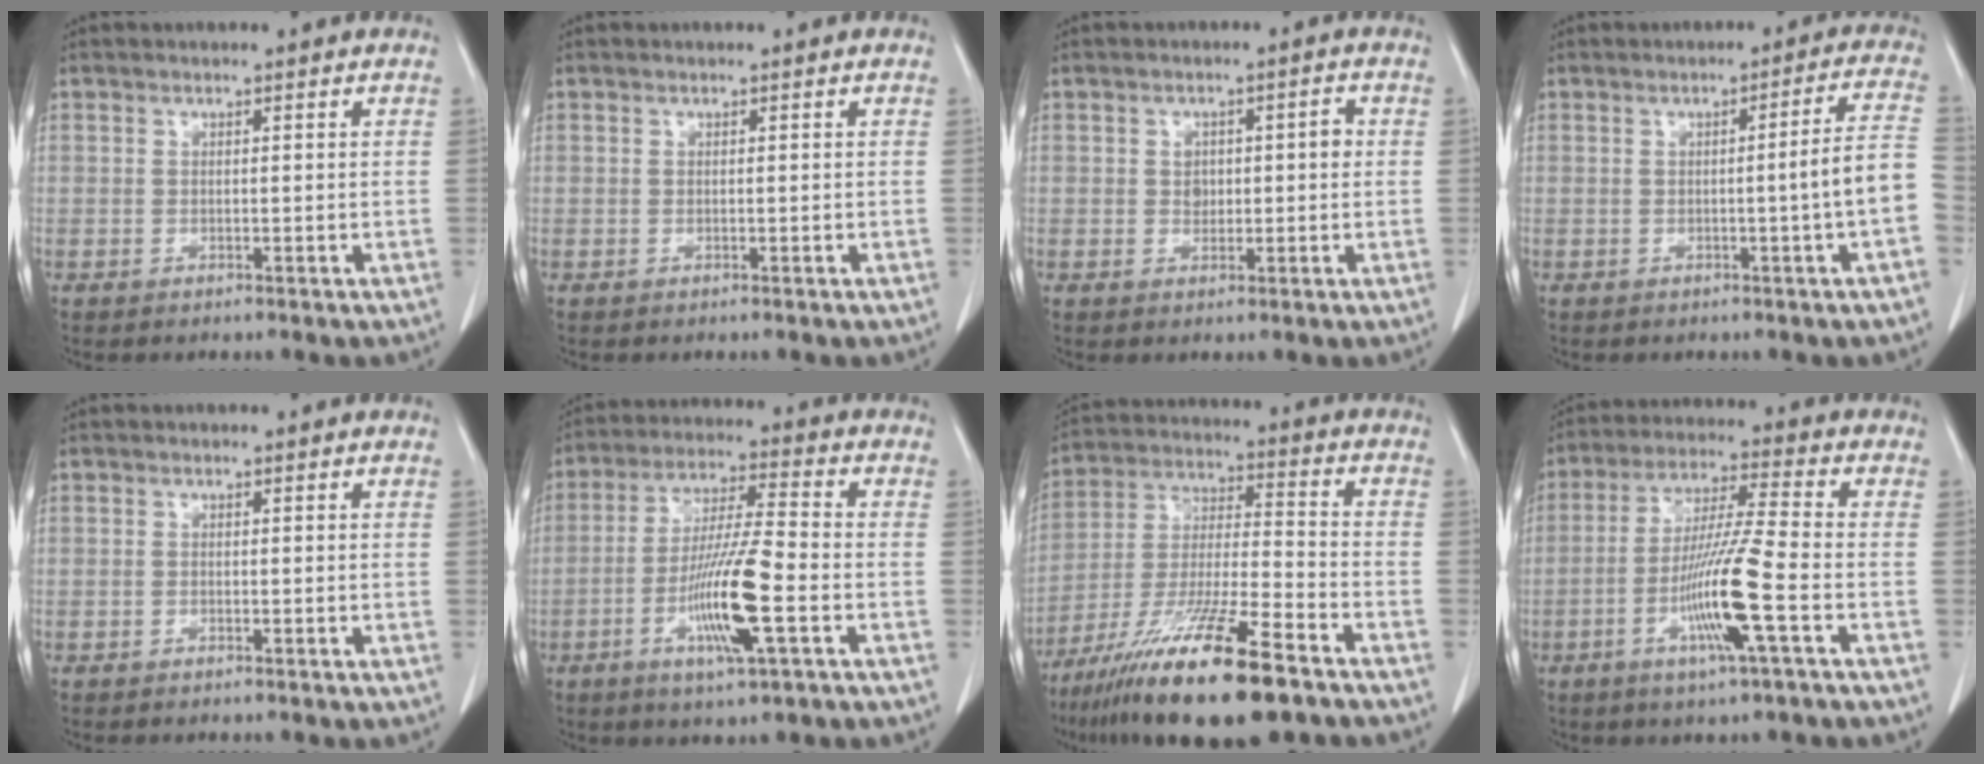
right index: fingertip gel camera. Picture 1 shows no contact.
{"total": 0.0}
{"total": 3.3, "force": [0.2, 2.2, 2.5], "torque": [-0.034, 0.016, 0.012]}
{"total": 6.8, "force": [-1.5, -1.2, 6.5], "torque": [-0.082, 0.008, -0.024]}
{"total": 0.0}
{"total": 12.1, "force": [-3.8, 0.7, 11.5], "torque": [-0.219, -0.010, -0.070]}
{"total": 18.9, "force": [-12.2, 1.9, 14.3], "torque": [-0.275, -0.042, -0.221]}
{"total": 11.5, "force": [-3.8, -0.6, 10.8], "torque": [-0.211, -0.009, -0.073]}